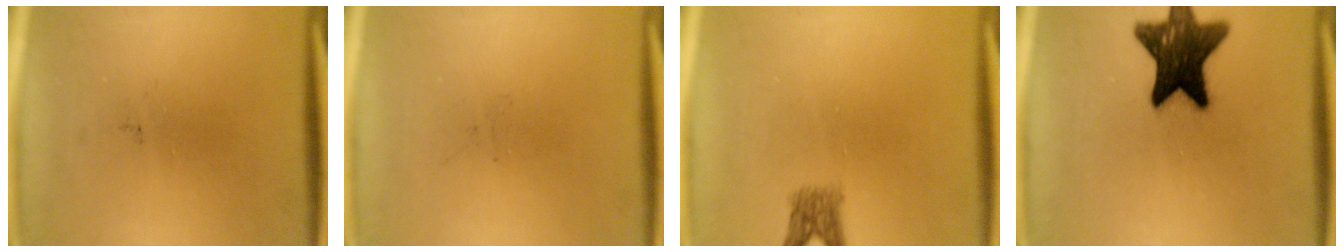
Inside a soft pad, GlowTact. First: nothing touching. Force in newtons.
{"total": 0.0}
{"total": 2.5}
{"total": 14.5}